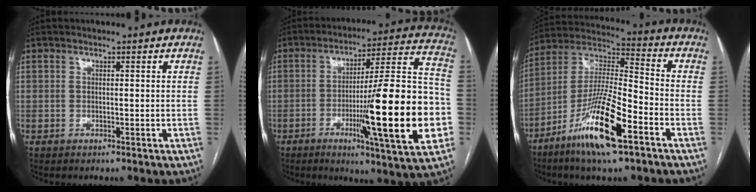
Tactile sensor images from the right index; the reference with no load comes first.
{"total": 23.9, "force": [-5.6, 1.2, 23.2], "torque": [-0.300, -0.001, -0.086]}
{"total": 16.2, "force": [-8.2, 2.0, 13.8], "torque": [-0.271, -0.021, -0.152]}